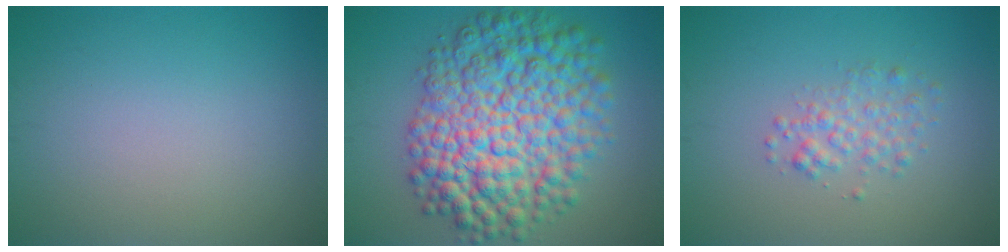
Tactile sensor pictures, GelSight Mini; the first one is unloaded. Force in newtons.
{"total": 12.0, "press": 11.9, "slide": 0.2}
{"total": 2.1, "press": 2.1, "slide": 0.1}